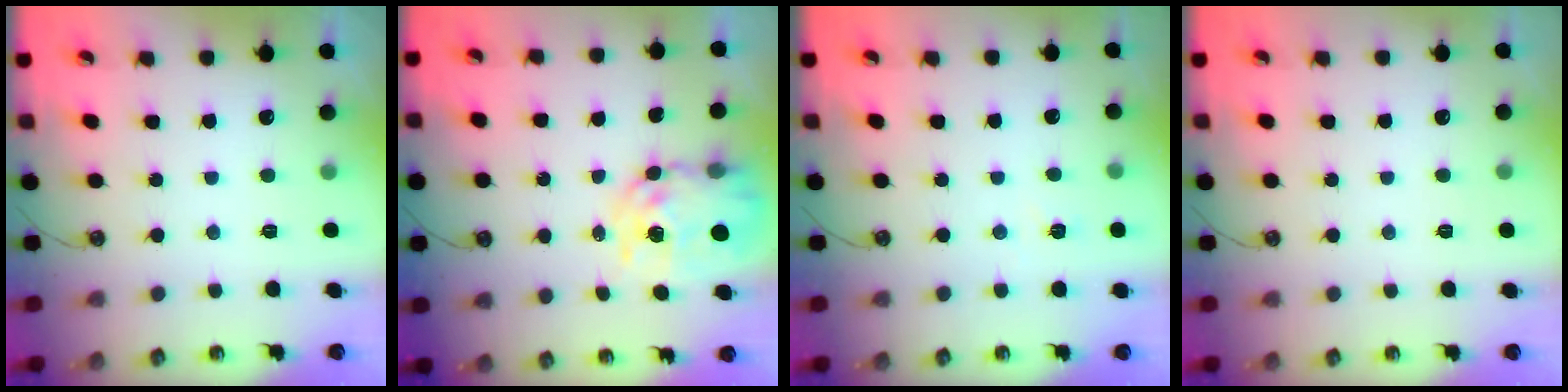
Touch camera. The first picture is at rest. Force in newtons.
{"total": 12.3, "press": 12.2, "slide": 1.0}
{"total": 3.0, "press": 3.0, "slide": 0.4}
{"total": 0.0}